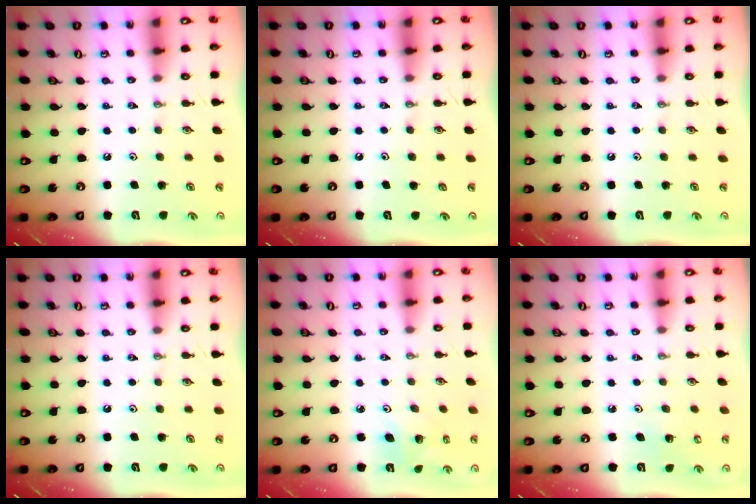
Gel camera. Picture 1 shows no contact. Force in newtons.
{"total": 1.4, "press": 0.2, "slide": 1.4}
{"total": 0.0}
{"total": 0.0}
{"total": 3.5, "press": 3.5, "slide": 0.2}
{"total": 2.5, "press": 2.5, "slide": 0.2}